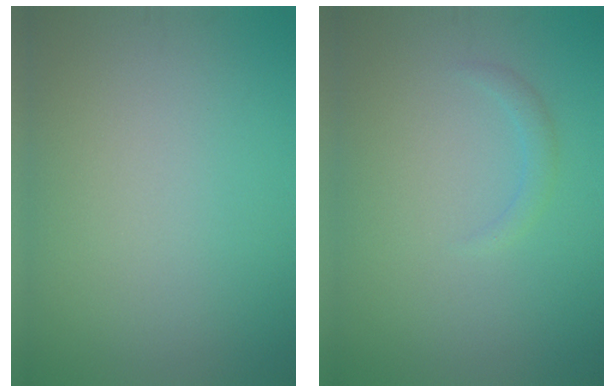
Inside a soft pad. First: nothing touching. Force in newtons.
{"total": 1.1, "press": 1.1, "slide": 0.1}